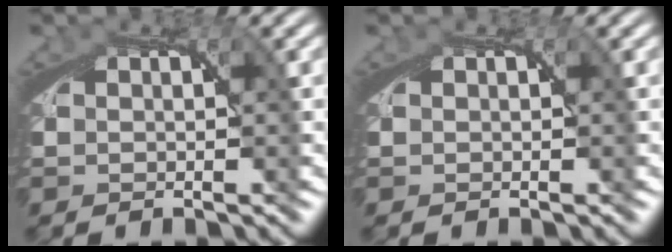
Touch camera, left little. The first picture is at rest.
{"total": 0.0}